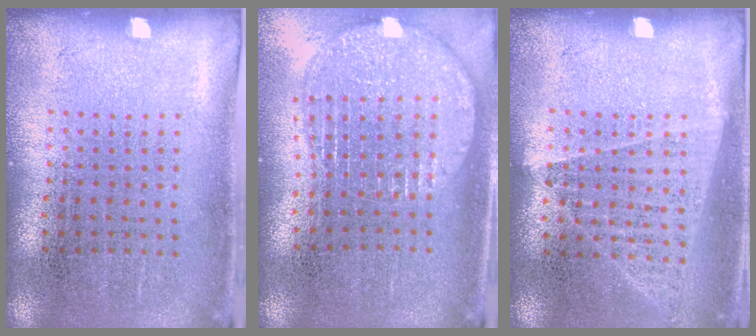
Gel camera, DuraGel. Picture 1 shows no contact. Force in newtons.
{"total": 1.9, "press": 1.6, "slide": 1.0}
{"total": 1.0, "press": 1.0, "slide": 0.1}